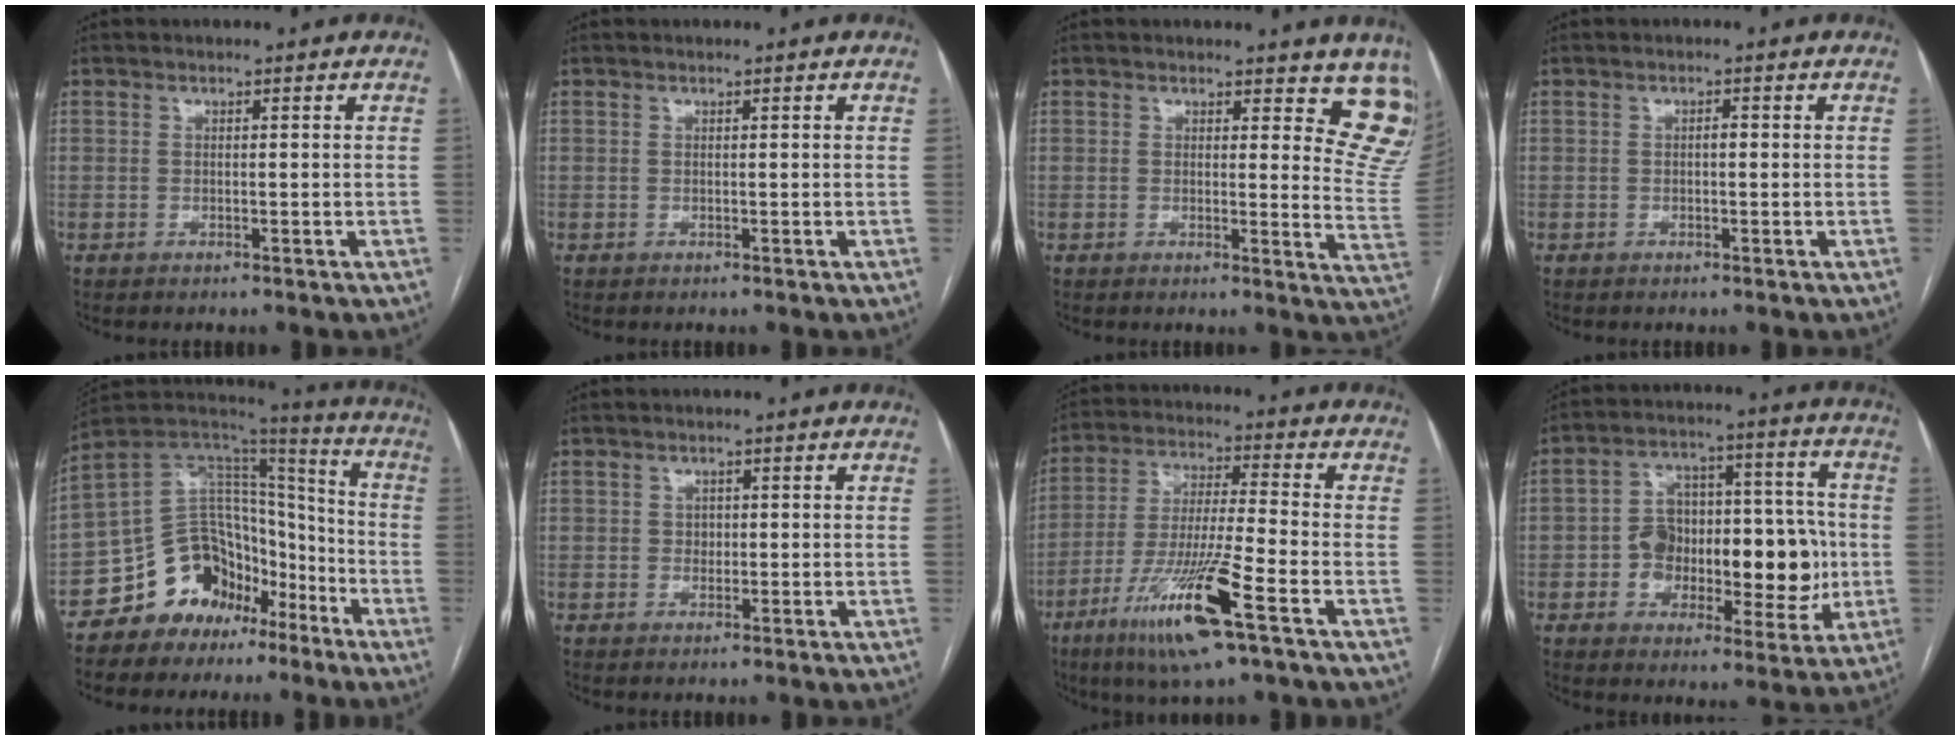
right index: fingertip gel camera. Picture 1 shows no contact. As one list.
[{"total": 0.0}, {"total": 10.1, "force": [8.7, 3.2, 4.1], "torque": [-0.012, -0.045, 0.064]}, {"total": 0.8, "force": [-0.1, 0.3, 0.7], "torque": [-0.011, 0.003, -0.002]}, {"total": 14.9, "force": [-9.4, 10.1, 5.6], "torque": [-0.096, 0.082, -0.159]}, {"total": 1.1, "force": [0.1, 1.0, 0.6], "torque": [-0.007, 0.002, 0.002]}, {"total": 15.0, "force": [-7.6, 0.4, 13.0], "torque": [-0.263, -0.028, -0.137]}, {"total": 15.3, "force": [-2.2, 8.8, 12.3], "torque": [-0.178, 0.045, -0.020]}]